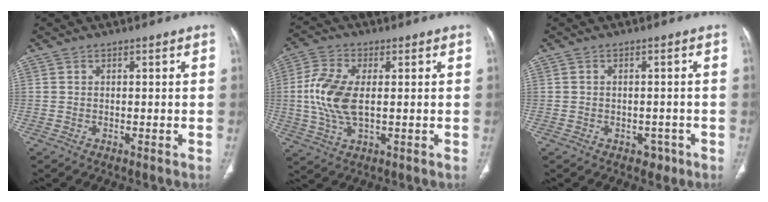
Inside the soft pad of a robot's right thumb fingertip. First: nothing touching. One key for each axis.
{"total": 10.5, "fx": 0.3, "fy": 5.3, "fz": 9.1, "tx": -0.210, "ty": 0.002, "tz": 0.007}
{"total": 2.4, "fx": -1.3, "fy": 1.9, "fz": 0.8, "tx": 0.004, "ty": 0.007, "tz": -0.011}